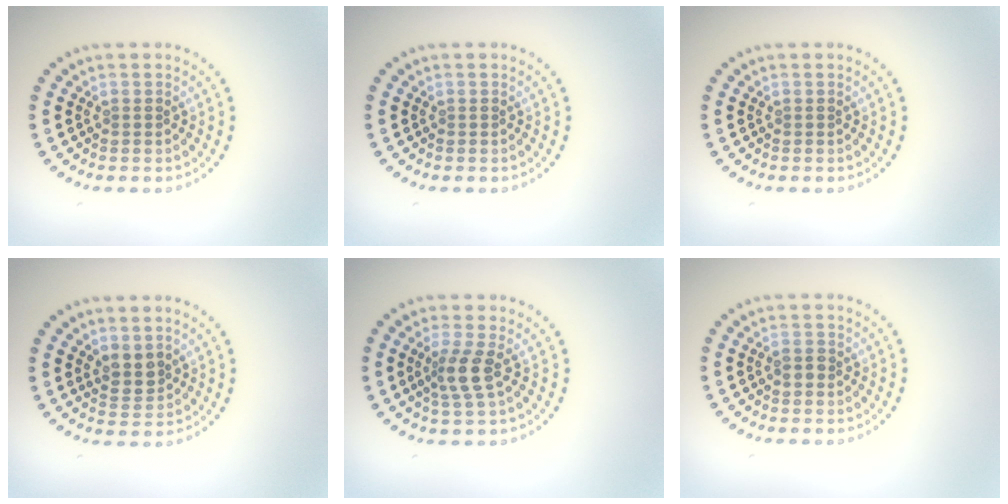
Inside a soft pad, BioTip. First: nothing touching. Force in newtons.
{"total": 0.0}
{"total": 0.0}
{"total": 2.1, "press": 1.8, "slide": 1.0}
{"total": 2.5, "press": 2.0, "slide": 1.5}
{"total": 1.2, "press": 1.1, "slide": 0.2}